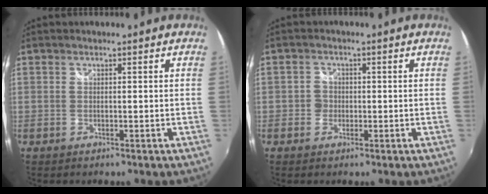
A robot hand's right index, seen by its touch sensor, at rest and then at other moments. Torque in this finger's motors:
{"motor_torque": [0.36, 0.27, 0.05, 0.02]}